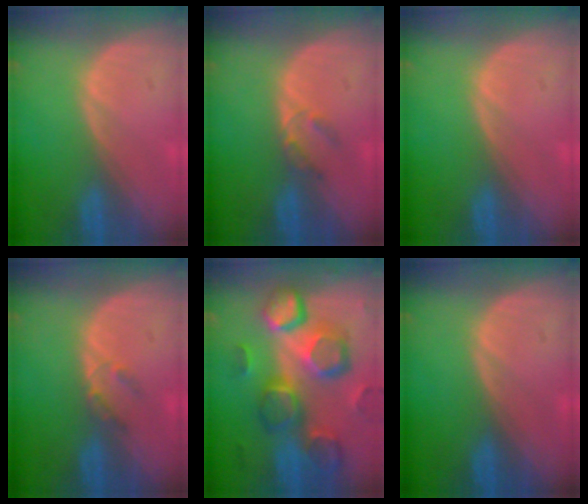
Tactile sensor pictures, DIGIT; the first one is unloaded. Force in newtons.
{"total": 2.3, "press": 2.0, "slide": 1.1}
{"total": 0.0}
{"total": 2.0, "press": 1.8, "slide": 0.9}
{"total": 13.0, "press": 11.4, "slide": 6.3}
{"total": 0.0}